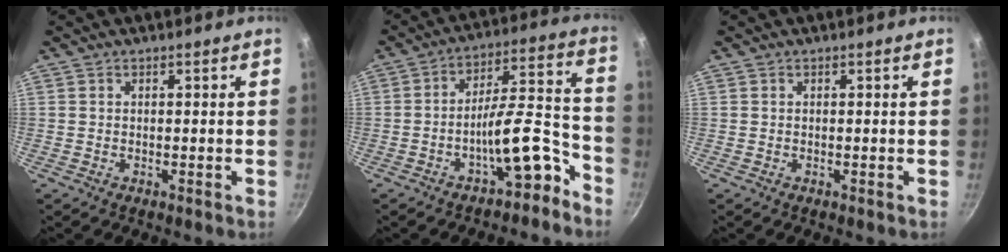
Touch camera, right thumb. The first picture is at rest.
{"total": 12.4, "force": [-7.3, 4.4, 9.1], "torque": [-0.094, 0.090, -0.106]}
{"total": 0.0}